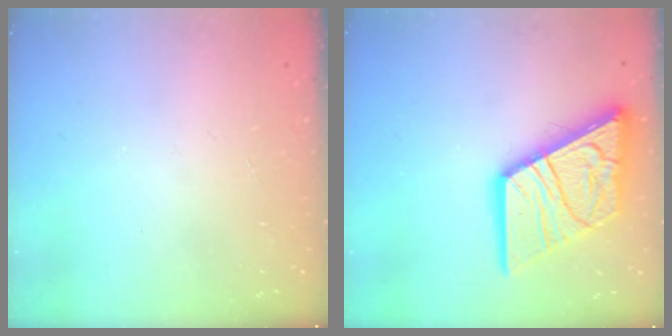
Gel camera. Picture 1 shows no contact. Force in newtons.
{"total": 21.2, "press": 21.1, "slide": 2.4}